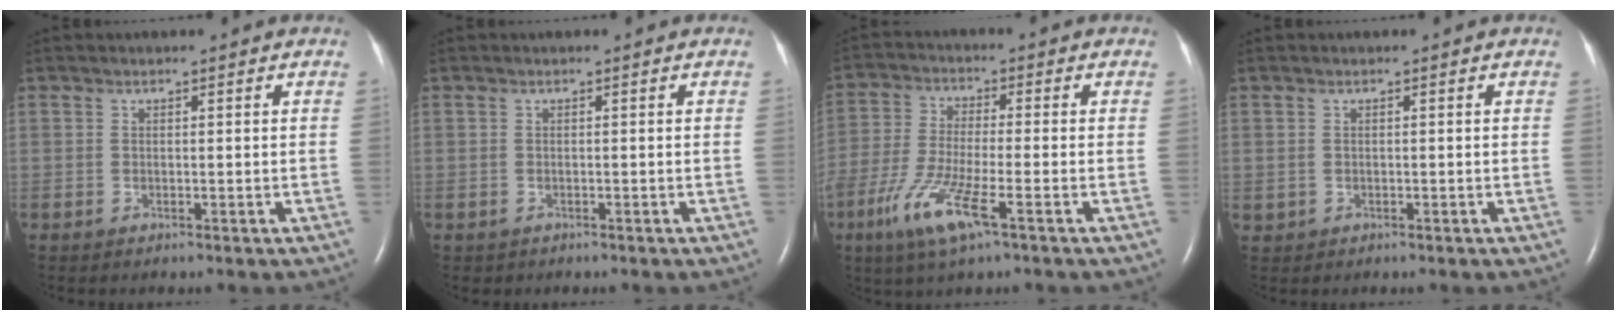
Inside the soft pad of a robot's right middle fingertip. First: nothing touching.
{"total": 0.5, "force": [-0.3, 0.4, 0.0], "torque": [-0.009, 0.002, -0.003]}
{"total": 9.5, "force": [-4.8, 1.2, 8.2], "torque": [-0.180, -0.022, -0.095]}
{"total": 0.8, "force": [-0.1, 0.8, 0.2], "torque": [-0.003, 0.002, 0.003]}